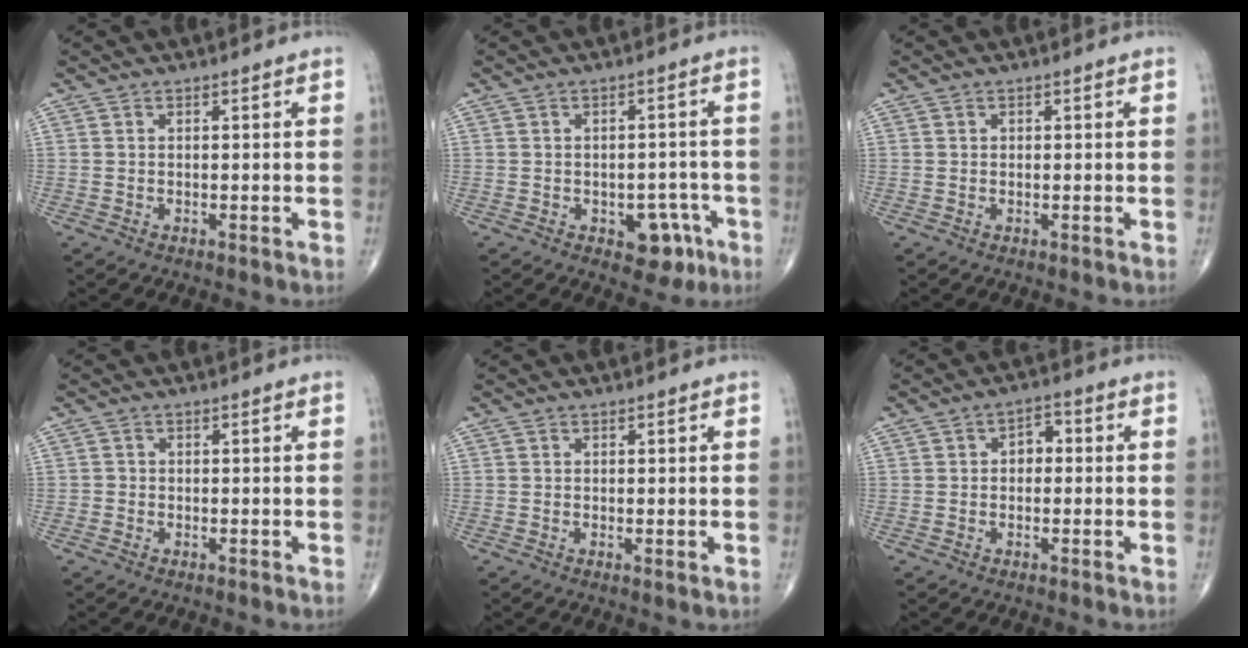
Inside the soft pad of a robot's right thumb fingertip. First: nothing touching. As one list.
[{"total": 6.3, "force": [-2.8, 4.1, 3.9], "torque": [-0.017, 0.020, -0.030]}, {"total": 0.0}, {"total": 0.8, "force": [-0.3, 0.7, 0.0], "torque": [0.003, 0.004, -0.009]}, {"total": 0.7, "force": [0.0, 0.2, 0.6], "torque": [-0.012, -0.004, -0.002]}, {"total": 3.6, "force": [0.1, 2.6, 2.5], "torque": [-0.018, 0.017, -0.007]}]